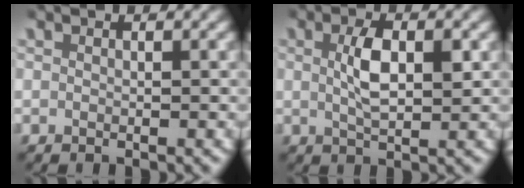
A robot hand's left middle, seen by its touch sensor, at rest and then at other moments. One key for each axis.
{"total": 3.5, "fx": 0.6, "fy": 1.3, "fz": 3.1, "tx": -0.059, "ty": -0.001, "tz": 0.011}